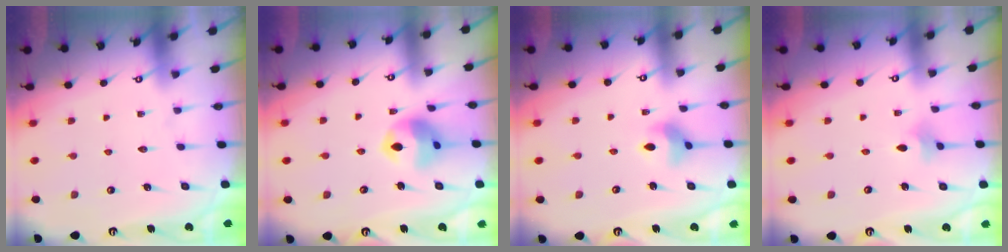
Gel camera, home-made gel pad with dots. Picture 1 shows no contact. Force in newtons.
{"total": 11.2, "press": 11.1, "slide": 1.4}
{"total": 5.2, "press": 5.1, "slide": 0.7}
{"total": 4.1, "press": 4.1, "slide": 0.7}